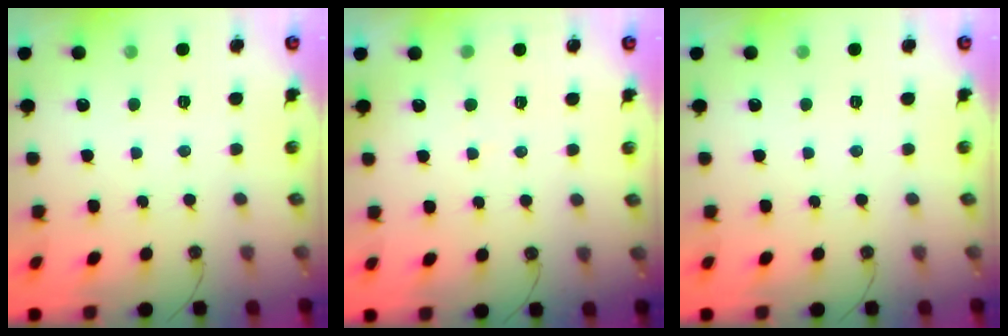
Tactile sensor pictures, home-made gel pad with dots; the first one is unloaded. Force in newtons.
{"total": 2.3, "press": 2.3, "slide": 0.3}
{"total": 0.0}